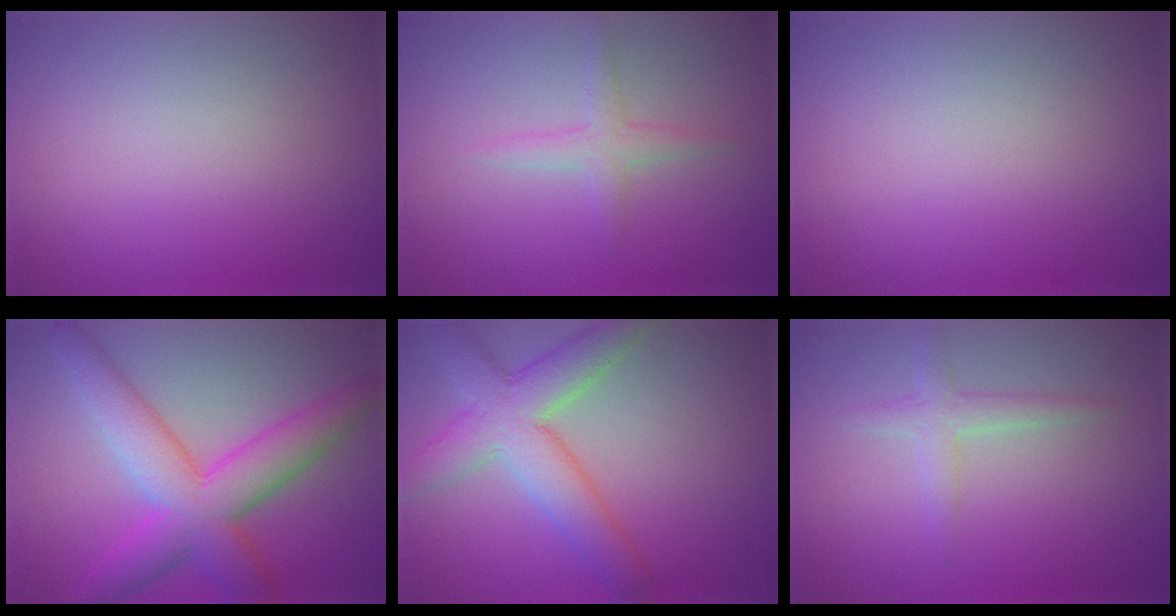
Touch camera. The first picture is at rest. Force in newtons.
{"total": 1.7, "press": 1.7, "slide": 0.1}
{"total": 0.0}
{"total": 7.7, "press": 7.7, "slide": 0.1}
{"total": 6.6, "press": 6.5, "slide": 0.3}
{"total": 1.9, "press": 1.9, "slide": 0.2}